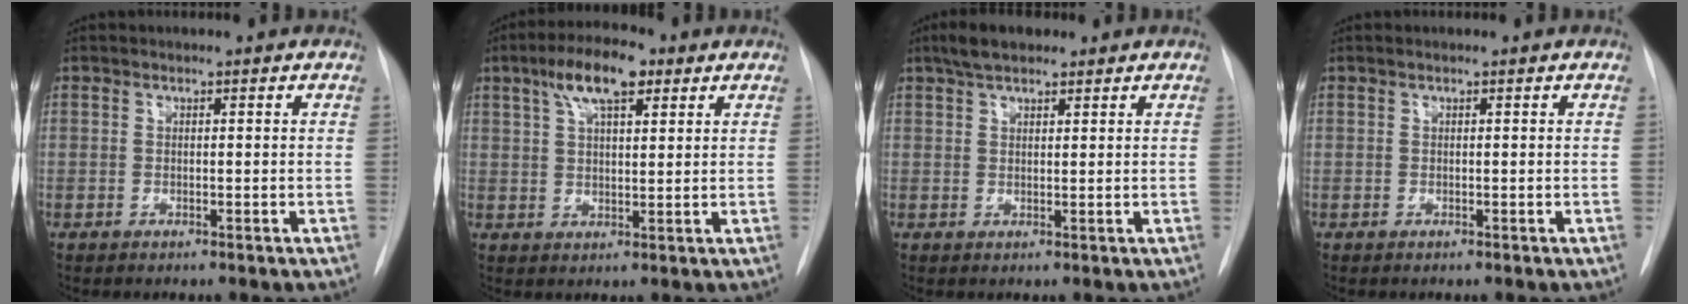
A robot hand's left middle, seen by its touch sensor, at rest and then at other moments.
{"total": 8.3, "force": [4.5, 2.6, 6.4], "torque": [-0.121, 0.020, 0.077]}
{"total": 4.4, "force": [3.2, 1.7, 2.5], "torque": [-0.052, 0.015, 0.056]}
{"total": 0.0}